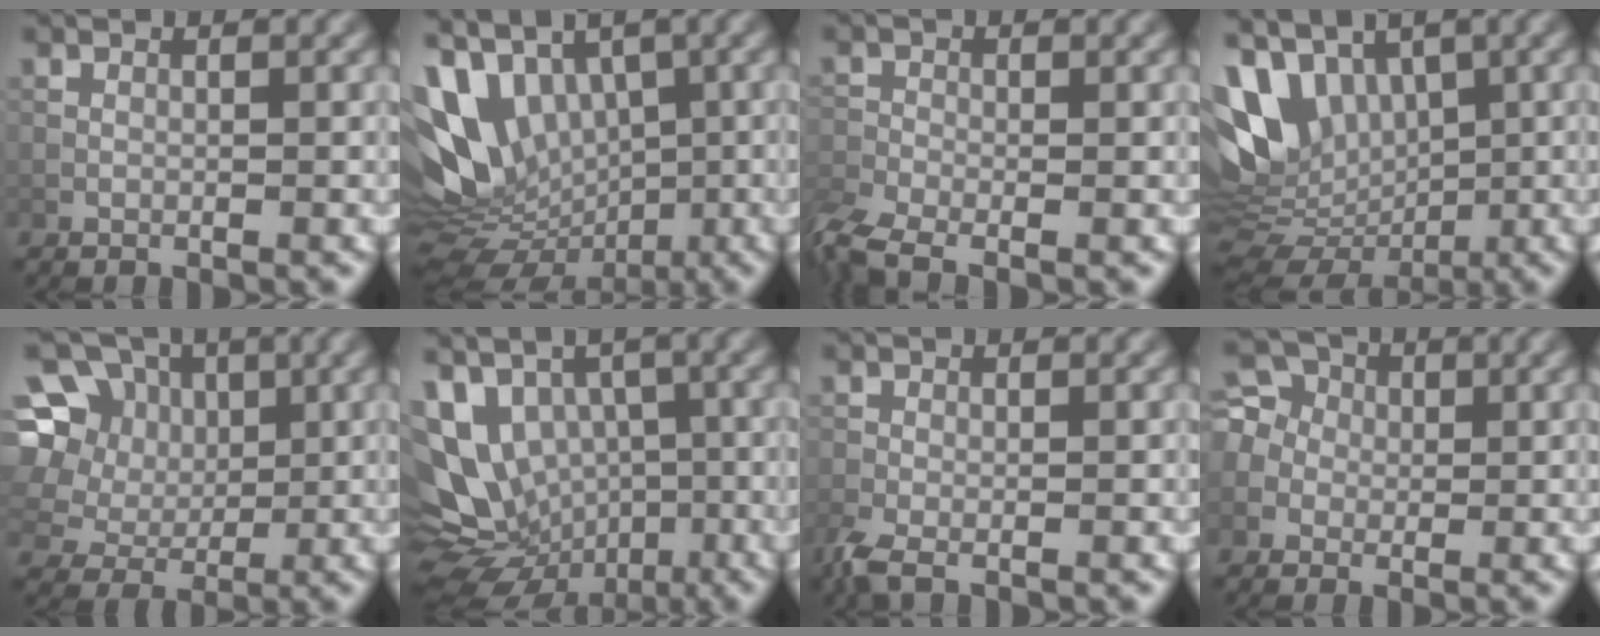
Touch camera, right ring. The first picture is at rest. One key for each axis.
{"total": 12.3, "fx": 1.3, "fy": 8.7, "fz": 8.6, "tx": -0.179, "ty": 0.008, "tz": 0.023}
{"total": 5.3, "fx": -3.7, "fy": 2.0, "fz": 3.2, "tx": -0.074, "ty": -0.016, "tz": -0.089}
{"total": 12.1, "fx": 2.6, "fy": 8.5, "fz": 8.2, "tx": -0.154, "ty": 0.018, "tz": 0.062}
{"total": 11.8, "fx": 2.5, "fy": 10.3, "fz": 5.2, "tx": -0.153, "ty": 0.045, "tz": 0.026}
{"total": 12.7, "fx": -0.7, "fy": 10.6, "fz": 7.0, "tx": -0.143, "ty": 0.010, "tz": -0.004}
{"total": 2.3, "fx": -1.5, "fy": 0.8, "fz": 1.5, "tx": -0.041, "ty": -0.006, "tz": -0.038}
{"total": 5.4, "fx": 0.1, "fy": 5.0, "fz": 2.2, "tx": -0.047, "ty": 0.028, "tz": -0.025}